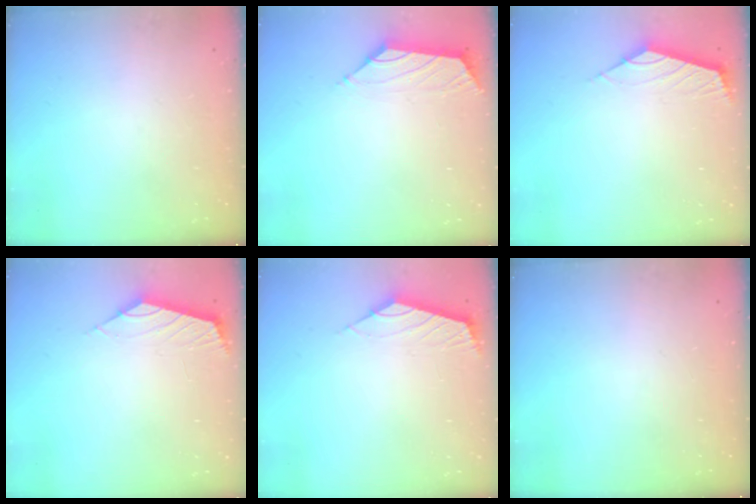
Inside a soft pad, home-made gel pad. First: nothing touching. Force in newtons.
{"total": 1.7, "press": 1.6, "slide": 0.6}
{"total": 2.4, "press": 2.3, "slide": 0.6}
{"total": 2.1, "press": 2.1, "slide": 0.5}
{"total": 2.4, "press": 2.3, "slide": 0.5}
{"total": 0.0}